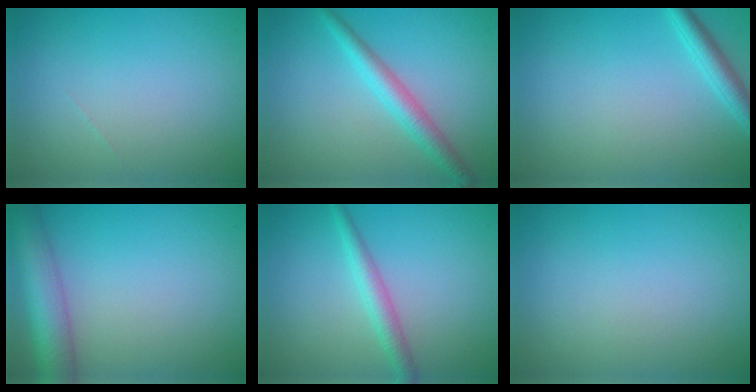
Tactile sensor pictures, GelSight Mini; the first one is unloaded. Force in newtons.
{"total": 3.0, "press": 3.0, "slide": 0.0}
{"total": 2.2, "press": 2.2, "slide": 0.1}
{"total": 6.5, "press": 6.5, "slide": 0.3}
{"total": 2.3, "press": 2.3, "slide": 0.0}
{"total": 0.0}